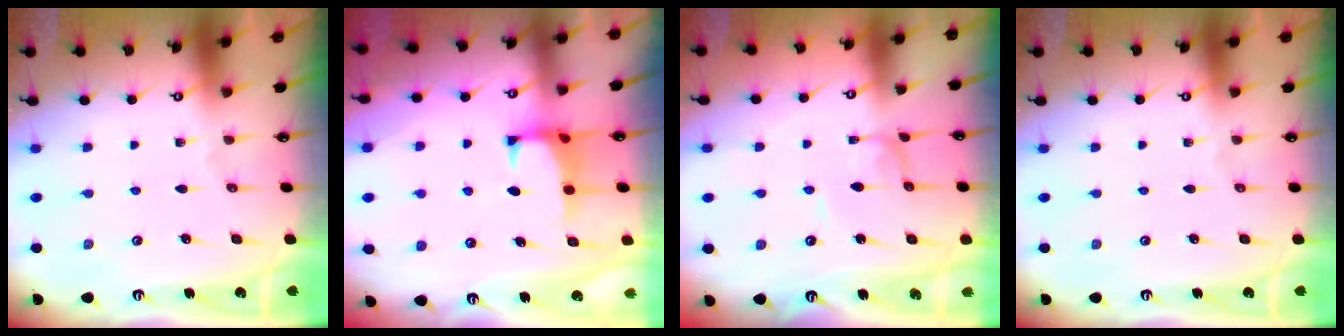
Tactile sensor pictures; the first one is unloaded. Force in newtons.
{"total": 0.7, "press": 0.5, "slide": 0.5}
{"total": 2.2, "press": 2.2, "slide": 0.1}
{"total": 0.0}